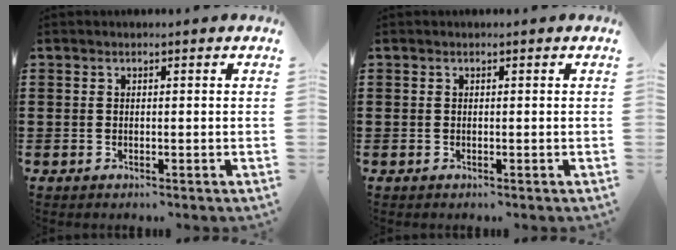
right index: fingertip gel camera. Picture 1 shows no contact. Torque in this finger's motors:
{"motor_torque": [-0.13, 0.12, 0.00, 0.00]}